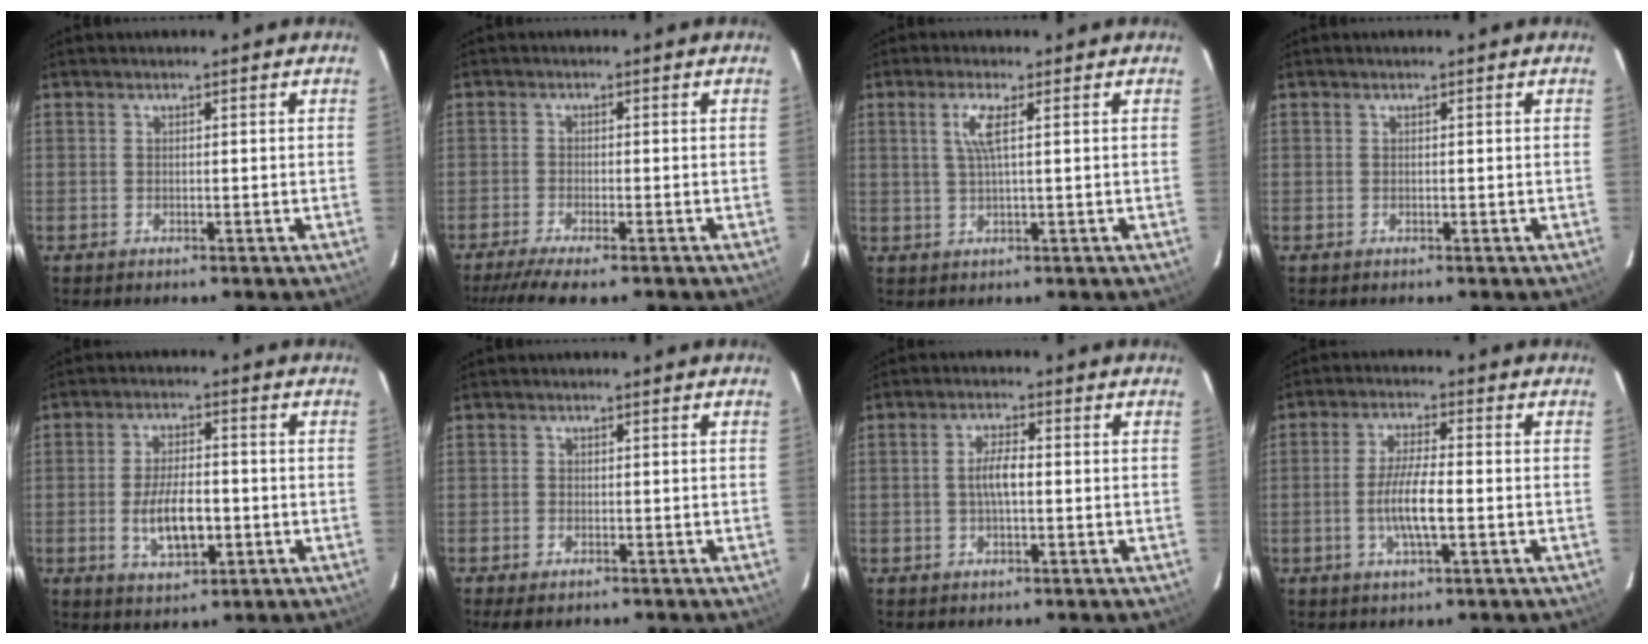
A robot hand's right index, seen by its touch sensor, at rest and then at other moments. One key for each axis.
{"total": 7.7, "fx": -6.2, "fy": 1.0, "fz": 4.4, "tx": -0.105, "ty": -0.026, "tz": -0.110}
{"total": 3.8, "fx": 1.2, "fy": 0.0, "fz": 3.6, "tx": -0.074, "ty": 0.001, "tz": 0.024}
{"total": 0.0}
{"total": 9.0, "fx": -2.0, "fy": 4.0, "fz": 7.8, "tx": -0.153, "ty": -0.005, "tz": -0.028}
{"total": 2.7, "fx": -1.8, "fy": 1.5, "fz": 1.5, "tx": -0.032, "ty": -0.007, "tz": -0.030}
{"total": 4.2, "fx": -0.2, "fy": 1.5, "fz": 3.9, "tx": -0.076, "ty": 0.006, "tz": -0.002}
{"total": 7.4, "fx": -1.7, "fy": 1.5, "fz": 7.0, "tx": -0.137, "ty": -0.003, "tz": -0.033}